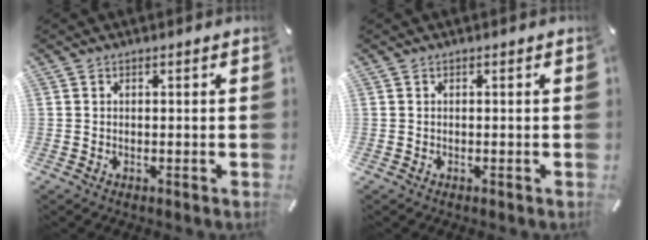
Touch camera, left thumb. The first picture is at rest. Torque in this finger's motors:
{"motor_torque": [-0.42, -0.20, 0.04, 0.08, 0.05]}